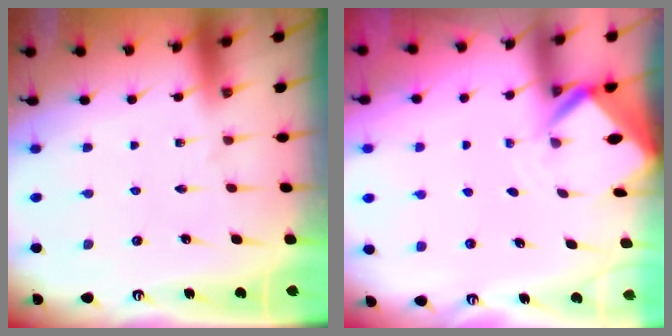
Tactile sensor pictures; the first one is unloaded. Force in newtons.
{"total": 3.2, "press": 3.2, "slide": 0.2}